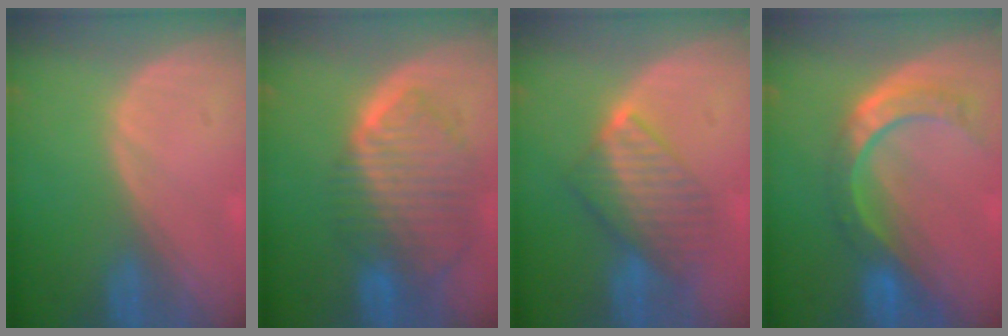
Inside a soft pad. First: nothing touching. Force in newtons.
{"total": 9.9, "press": 8.4, "slide": 5.2}
{"total": 7.1, "press": 7.0, "slide": 1.5}
{"total": 8.7, "press": 7.2, "slide": 4.9}